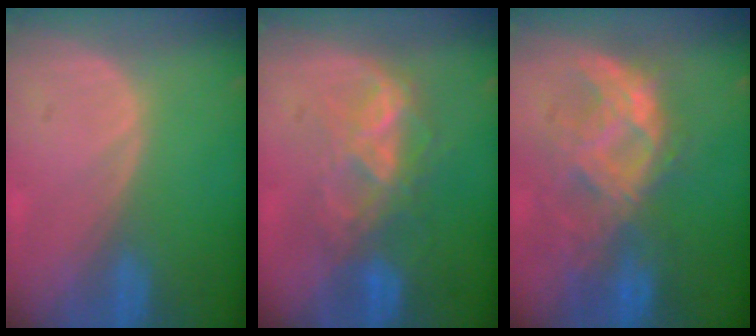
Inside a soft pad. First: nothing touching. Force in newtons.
{"total": 6.8, "press": 6.6, "slide": 1.5}
{"total": 8.8, "press": 8.6, "slide": 2.1}